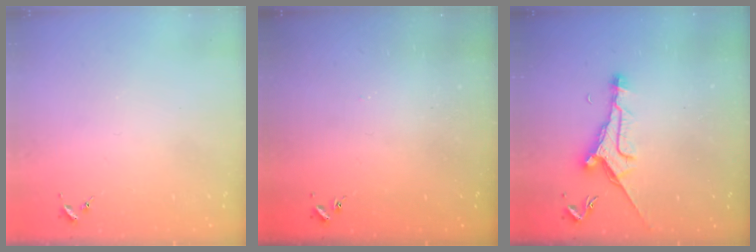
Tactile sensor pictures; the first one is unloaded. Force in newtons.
{"total": 0.9, "press": 0.8, "slide": 0.2}
{"total": 11.4, "press": 11.3, "slide": 1.0}